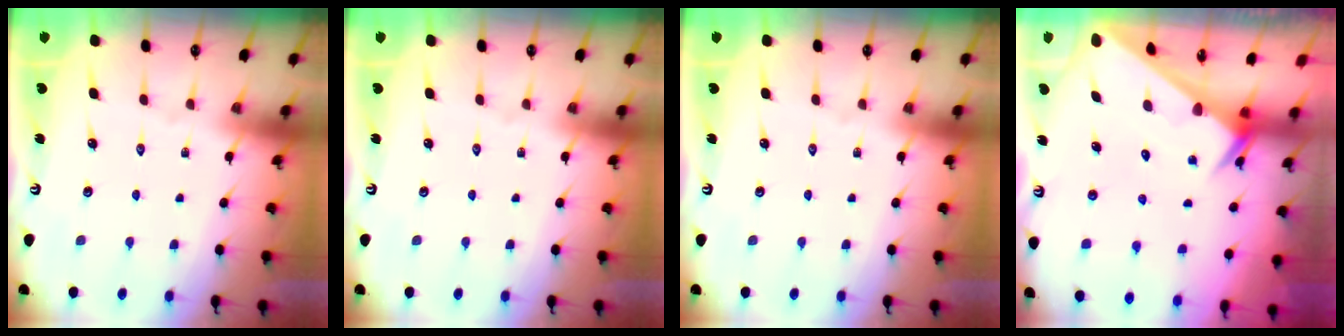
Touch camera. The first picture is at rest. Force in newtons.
{"total": 0.0}
{"total": 0.0}
{"total": 2.4, "press": 2.4, "slide": 0.0}